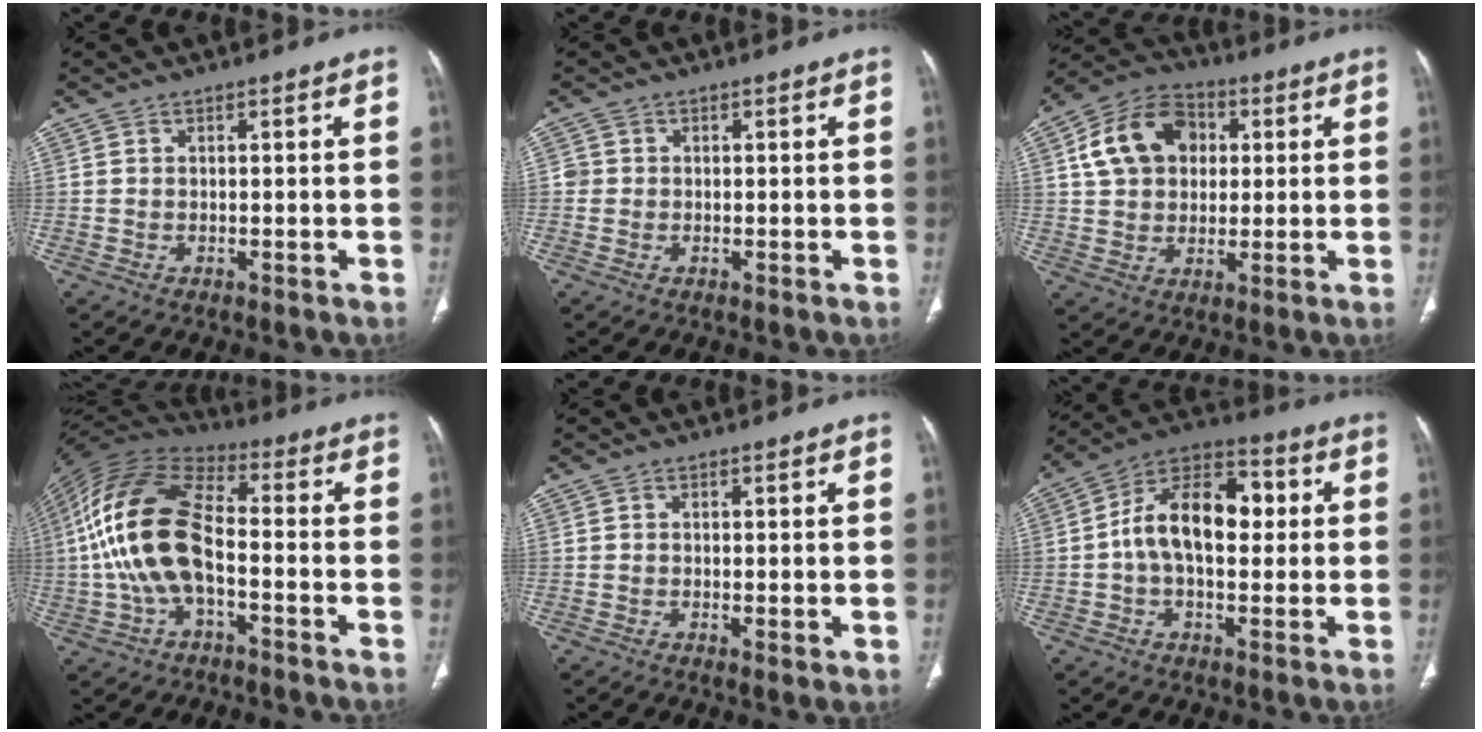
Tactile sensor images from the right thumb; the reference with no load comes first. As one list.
[{"total": 1.6, "force": [0.0, 1.5, 0.2], "torque": [0.006, 0.006, -0.002]}, {"total": 14.2, "force": [3.3, 10.8, 8.6], "torque": [-0.127, 0.012, 0.049]}, {"total": 18.0, "force": [-1.8, 9.4, 15.2], "torque": [-0.308, 0.035, -0.040]}, {"total": 1.5, "force": [0.0, 0.6, 1.4], "torque": [-0.025, -0.008, -0.001]}, {"total": 15.3, "force": [1.3, 9.2, 12.2], "torque": [-0.184, 0.035, 0.011]}]